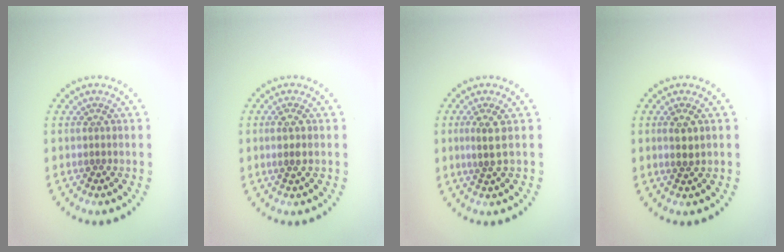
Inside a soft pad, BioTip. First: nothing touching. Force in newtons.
{"total": 1.2, "press": 0.9, "slide": 0.7}
{"total": 1.8, "press": 1.5, "slide": 1.1}
{"total": 1.2, "press": 1.1, "slide": 0.3}